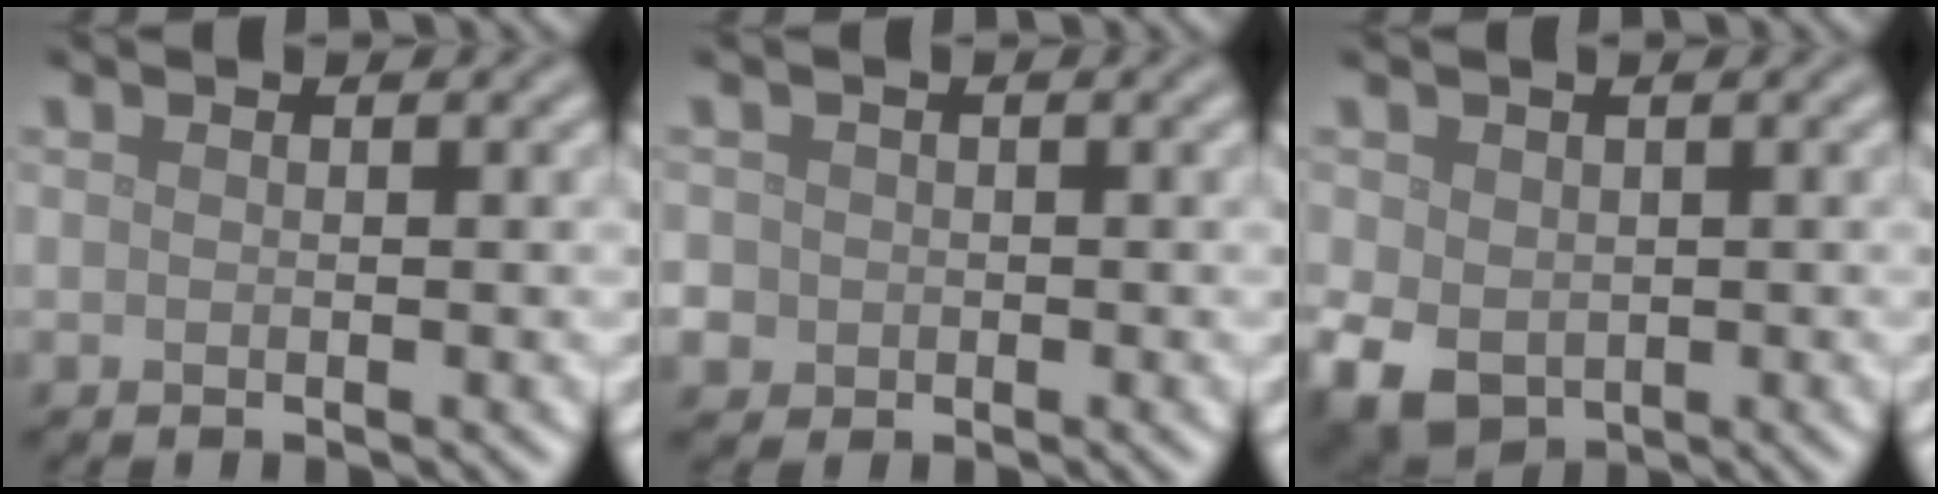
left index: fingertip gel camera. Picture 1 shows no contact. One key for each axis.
{"total": 3.8, "fx": -0.7, "fy": 3.5, "fz": 1.2, "tx": -0.022, "ty": 0.003, "tz": -0.025}
{"total": 5.1, "fx": -1.0, "fy": 4.0, "fz": 3.0, "tx": -0.073, "ty": -0.017, "tz": -0.015}